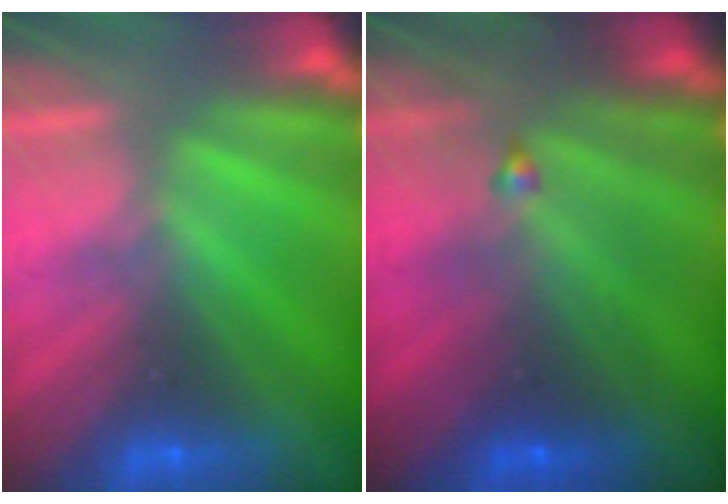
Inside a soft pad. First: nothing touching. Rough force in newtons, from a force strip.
{"total": 7.5}